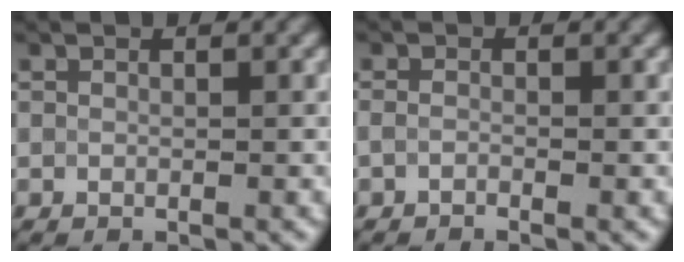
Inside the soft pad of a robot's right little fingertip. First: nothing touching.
{"total": 1.3, "force": [-1.3, 0.0, 0.3], "torque": [-0.004, -0.001, -0.018]}